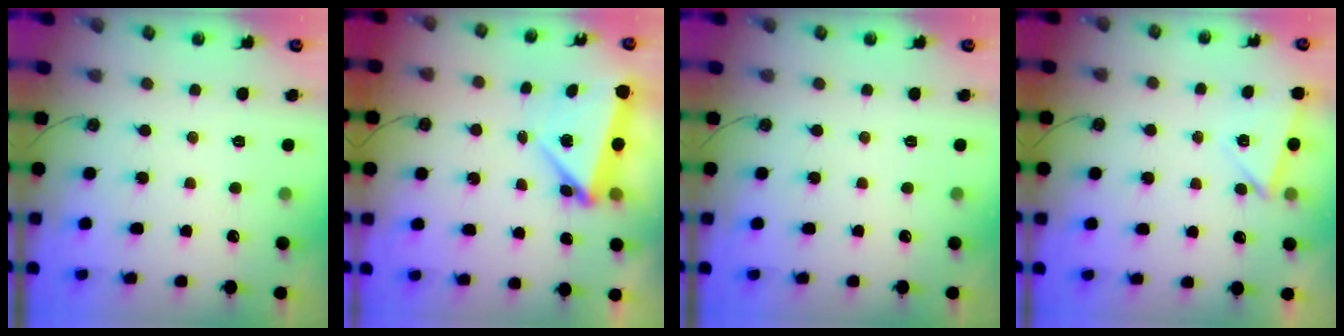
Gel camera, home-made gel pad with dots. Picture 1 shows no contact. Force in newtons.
{"total": 6.2, "press": 6.1, "slide": 1.2}
{"total": 0.0}
{"total": 4.2, "press": 3.3, "slide": 2.6}